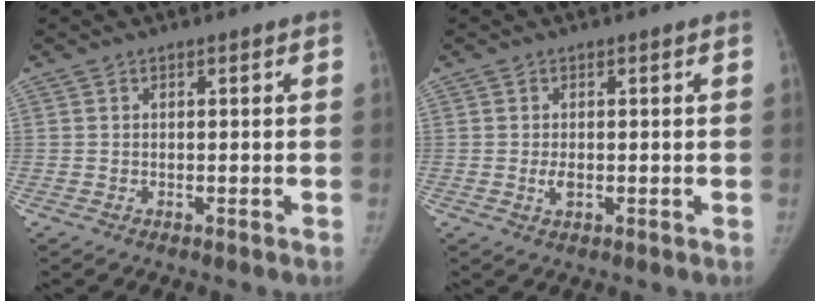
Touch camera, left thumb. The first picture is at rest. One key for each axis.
{"total": 1.9, "fx": -0.2, "fy": 1.0, "fz": 1.5, "tx": -0.028, "ty": -0.002, "tz": -0.004}